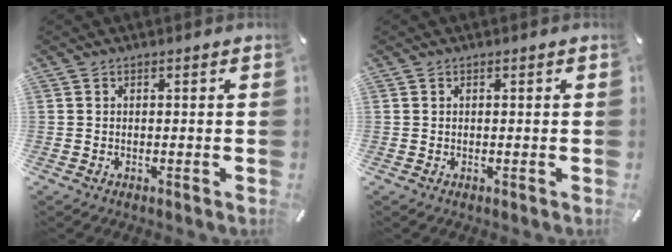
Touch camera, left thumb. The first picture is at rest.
{"total": 0.0}